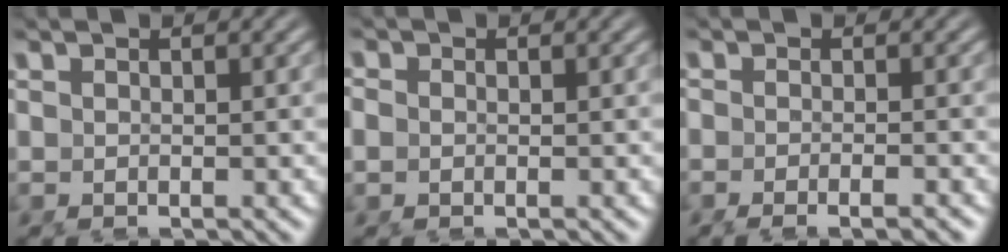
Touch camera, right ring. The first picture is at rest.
{"total": 1.3, "force": [-0.2, 1.0, 0.7], "torque": [-0.019, -0.006, -0.003]}
{"total": 2.4, "force": [-1.9, 0.2, 1.4], "torque": [-0.023, -0.002, -0.032]}